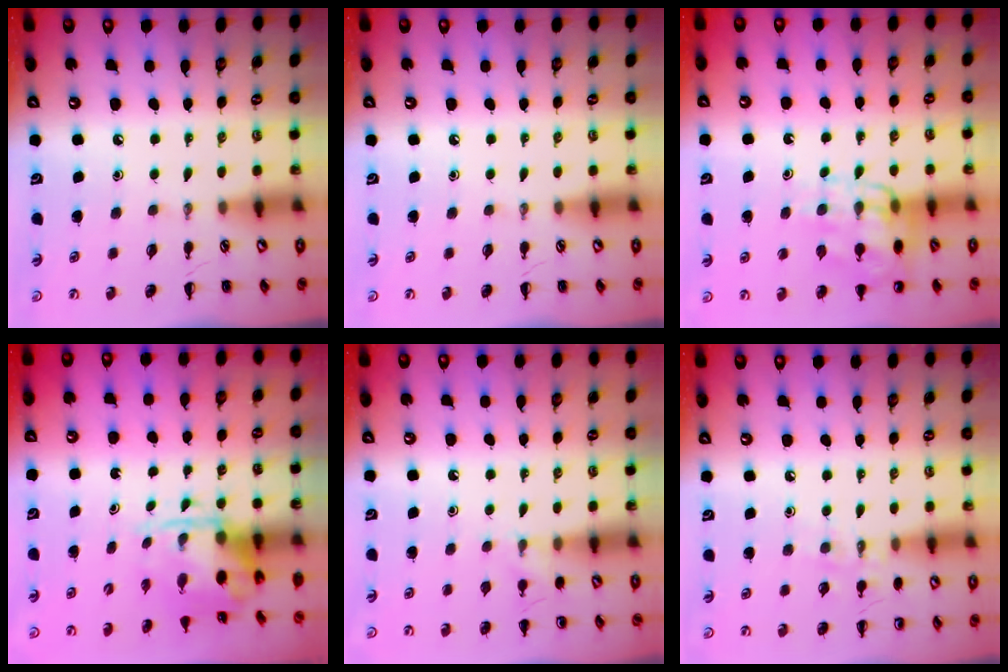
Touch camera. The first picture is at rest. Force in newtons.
{"total": 0.0}
{"total": 12.3, "press": 12.1, "slide": 2.2}
{"total": 3.8, "press": 3.7, "slide": 0.8}
{"total": 4.8, "press": 4.5, "slide": 1.7}
{"total": 7.1, "press": 6.9, "slide": 1.7}